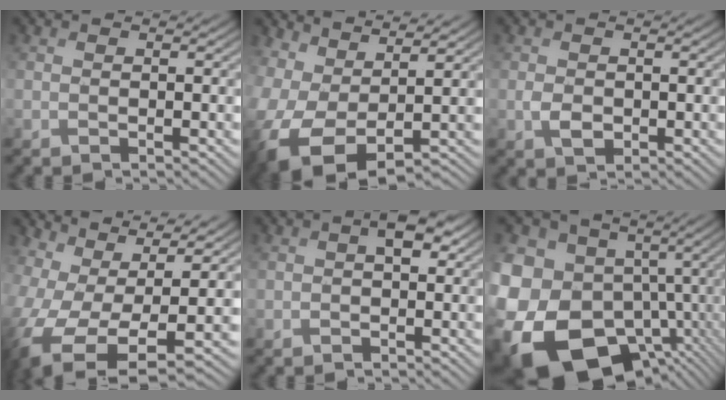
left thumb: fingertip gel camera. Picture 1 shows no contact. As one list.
[{"total": 11.3, "force": [2.1, 6.7, 8.9], "torque": [-0.228, -0.036, 0.060]}, {"total": 2.1, "force": [-0.4, 1.6, 1.3], "torque": [-0.033, -0.006, -0.008]}, {"total": 14.5, "force": [-1.9, 7.5, 12.2], "torque": [-0.299, -0.045, -0.006]}, {"total": 2.5, "force": [0.1, 1.3, 2.1], "torque": [-0.031, 0.008, -0.004]}, {"total": 21.9, "force": [-5.0, 17.4, 12.4], "torque": [-0.318, -0.044, -0.075]}]